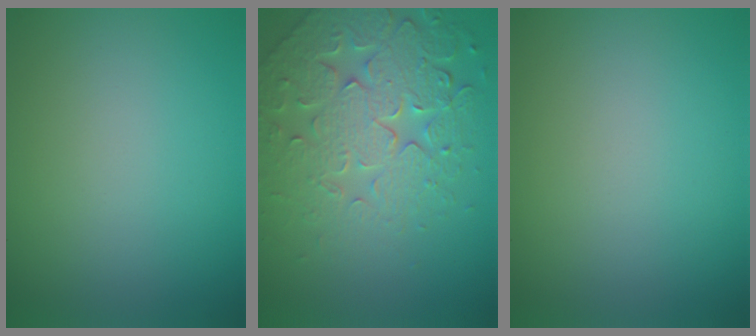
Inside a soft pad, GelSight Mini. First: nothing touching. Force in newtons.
{"total": 7.8, "press": 5.7, "slide": 5.4}
{"total": 0.0}